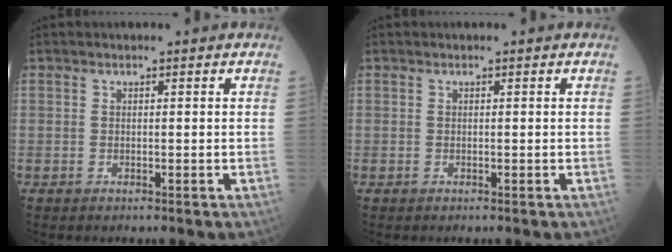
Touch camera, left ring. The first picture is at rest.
{"total": 0.0}